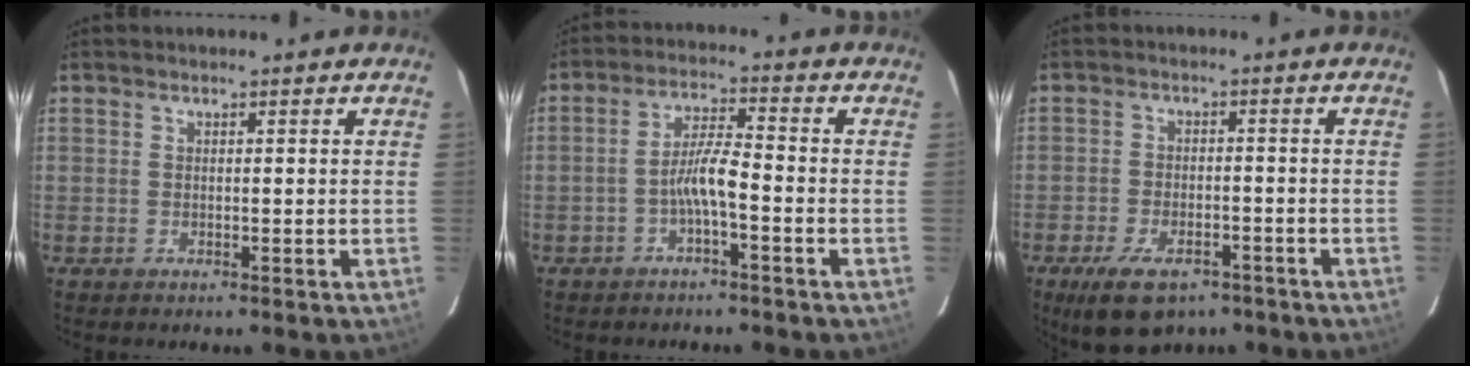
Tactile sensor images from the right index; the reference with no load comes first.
{"total": 5.1, "force": [-2.4, 0.4, 4.5], "torque": [-0.092, 0.011, -0.042]}
{"total": 10.9, "force": [-7.3, 5.3, 6.1], "torque": [-0.137, -0.015, -0.113]}